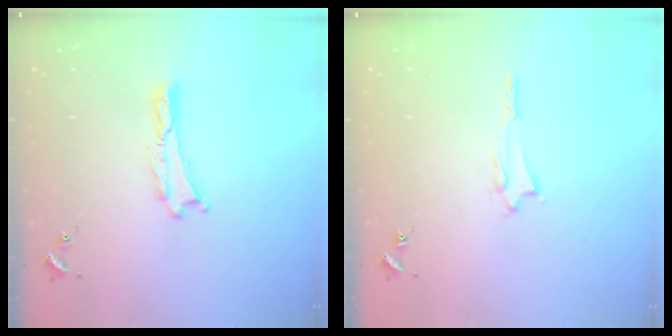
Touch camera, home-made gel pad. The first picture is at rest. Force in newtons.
{"total": 1.2, "press": 1.2, "slide": 0.1}